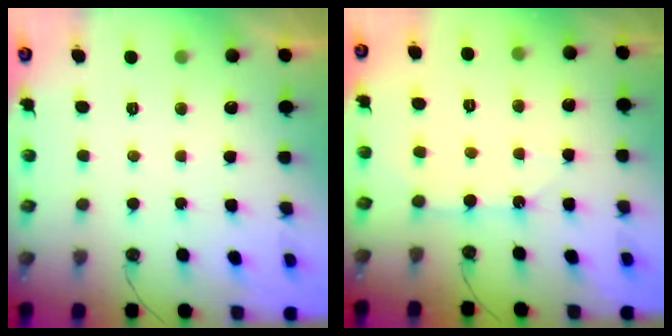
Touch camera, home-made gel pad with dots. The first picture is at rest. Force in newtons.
{"total": 6.1, "press": 6.1, "slide": 0.1}